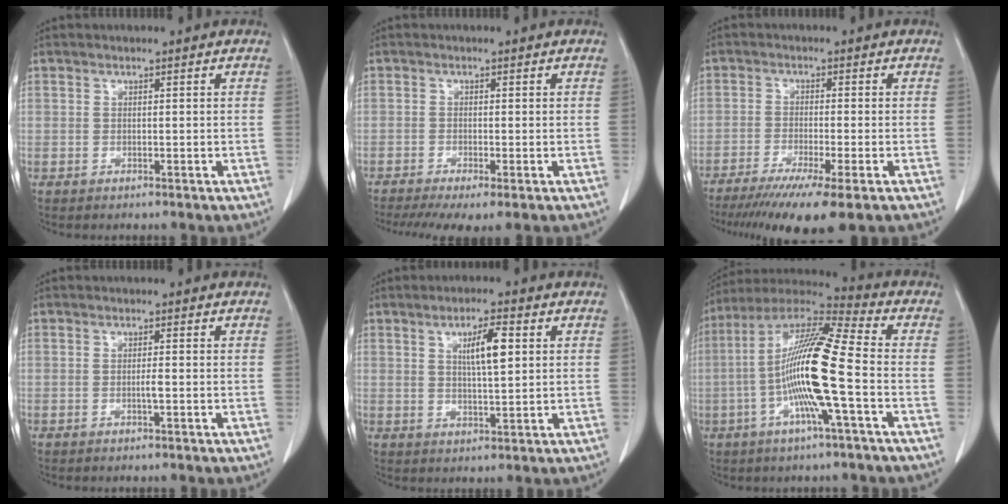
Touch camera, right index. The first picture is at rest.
{"total": 7.2, "force": [-5.1, 1.2, 5.0], "torque": [-0.078, -0.014, -0.084]}
{"total": 12.1, "force": [-8.7, 0.2, 8.4], "torque": [-0.126, -0.034, -0.137]}
{"total": 1.0, "force": [-0.2, 0.0, 1.0], "torque": [-0.018, 0.002, -0.002]}
{"total": 5.8, "force": [1.7, 0.9, 5.5], "torque": [-0.095, 0.002, 0.030]}
{"total": 16.4, "force": [-2.9, 0.4, 16.1], "torque": [-0.310, 0.006, -0.065]}